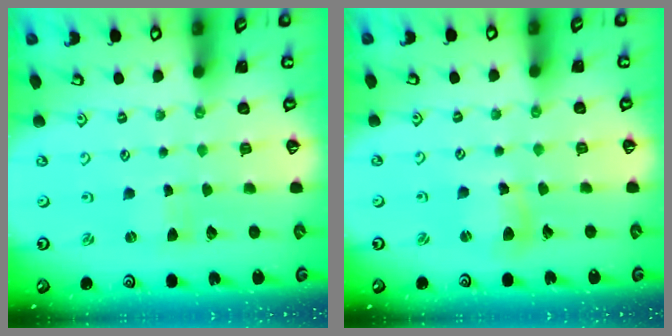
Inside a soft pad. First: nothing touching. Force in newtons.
{"total": 5.8, "press": 5.7, "slide": 0.6}